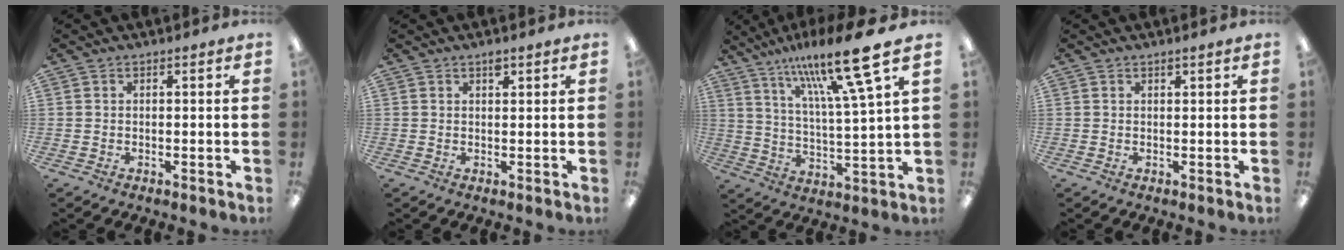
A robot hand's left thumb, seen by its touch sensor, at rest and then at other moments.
{"total": 1.5, "force": [1.2, 0.4, 0.9], "torque": [-0.011, -0.004, 0.020]}
{"total": 18.6, "force": [12.4, 2.3, 13.7], "torque": [-0.234, -0.067, 0.190]}
{"total": 0.7, "force": [0.6, 0.0, 0.3], "torque": [-0.007, 0.000, 0.011]}